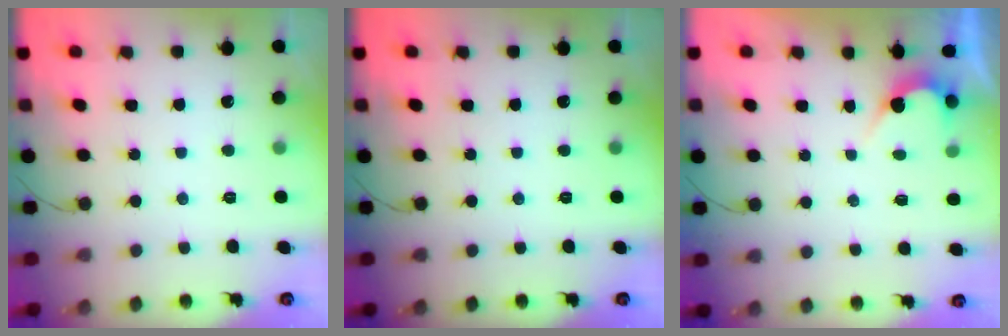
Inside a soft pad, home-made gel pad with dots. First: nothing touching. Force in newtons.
{"total": 0.0}
{"total": 2.7, "press": 2.7, "slide": 0.2}